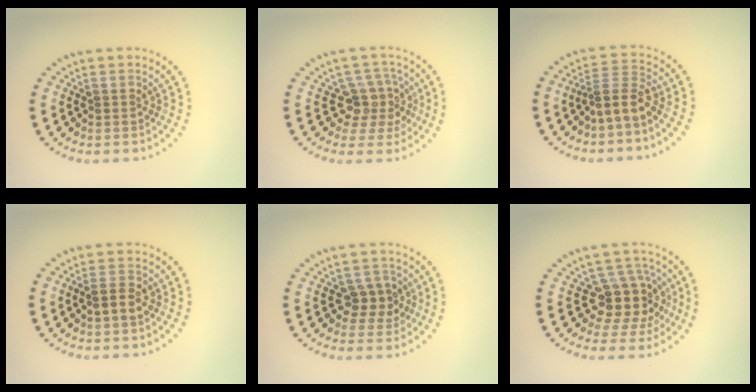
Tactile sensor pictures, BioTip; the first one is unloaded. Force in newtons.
{"total": 3.7, "press": 2.8, "slide": 2.4}
{"total": 2.8, "press": 2.0, "slide": 2.0}
{"total": 1.9, "press": 1.8, "slide": 0.5}
{"total": 2.7, "press": 2.5, "slide": 1.0}
{"total": 4.1, "press": 3.4, "slide": 2.4}